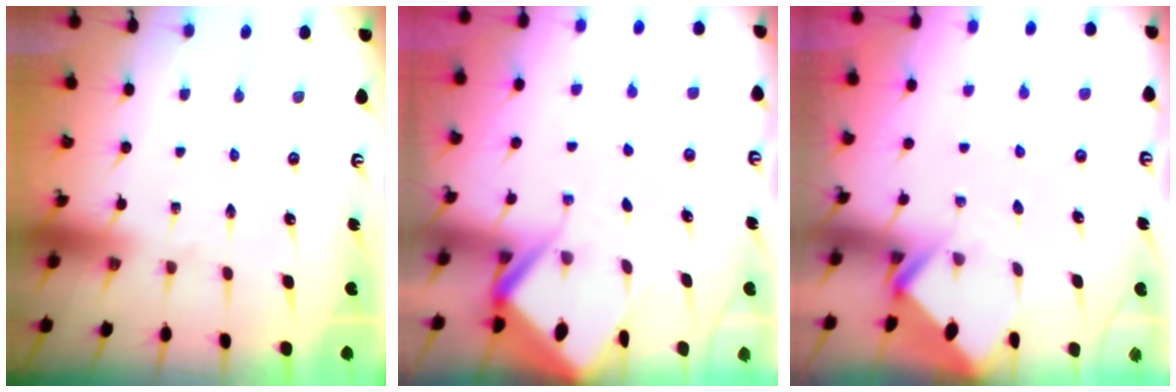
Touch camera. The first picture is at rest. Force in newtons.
{"total": 5.1, "press": 5.0, "slide": 0.5}
{"total": 2.7, "press": 2.7, "slide": 0.2}